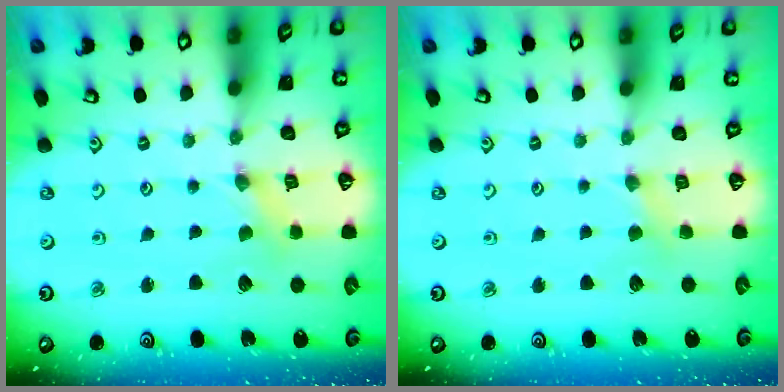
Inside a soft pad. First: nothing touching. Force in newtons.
{"total": 2.5, "press": 2.4, "slide": 0.5}